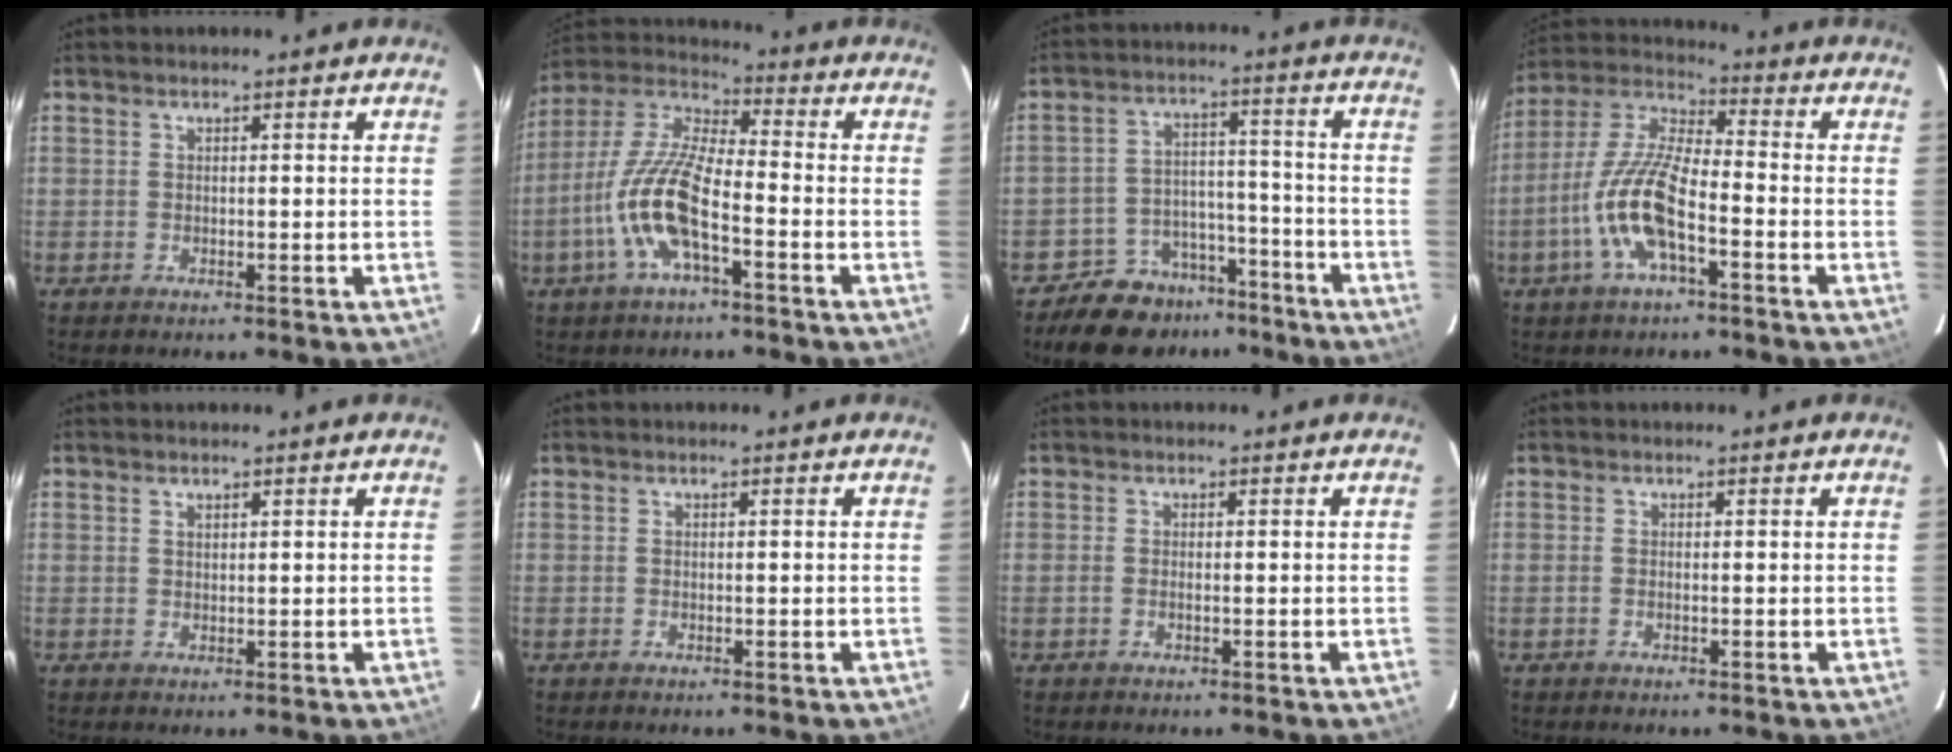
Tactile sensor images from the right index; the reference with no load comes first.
{"total": 13.7, "force": [-5.2, 3.9, 12.1], "torque": [-0.256, -0.002, -0.106]}
{"total": 11.4, "force": [-9.1, 6.3, 2.7], "torque": [-0.062, 0.039, -0.126]}
{"total": 13.4, "force": [-5.1, 4.0, 11.7], "torque": [-0.247, -0.001, -0.103]}
{"total": 0.8, "force": [0.7, 0.3, 0.2], "torque": [-0.004, 0.001, 0.012]}
{"total": 0.0}
{"total": 1.1, "force": [-0.2, 0.3, 1.0], "torque": [-0.022, 0.000, -0.006]}
{"total": 0.6, "force": [-0.1, 0.1, 0.6], "torque": [-0.014, 0.000, -0.004]}